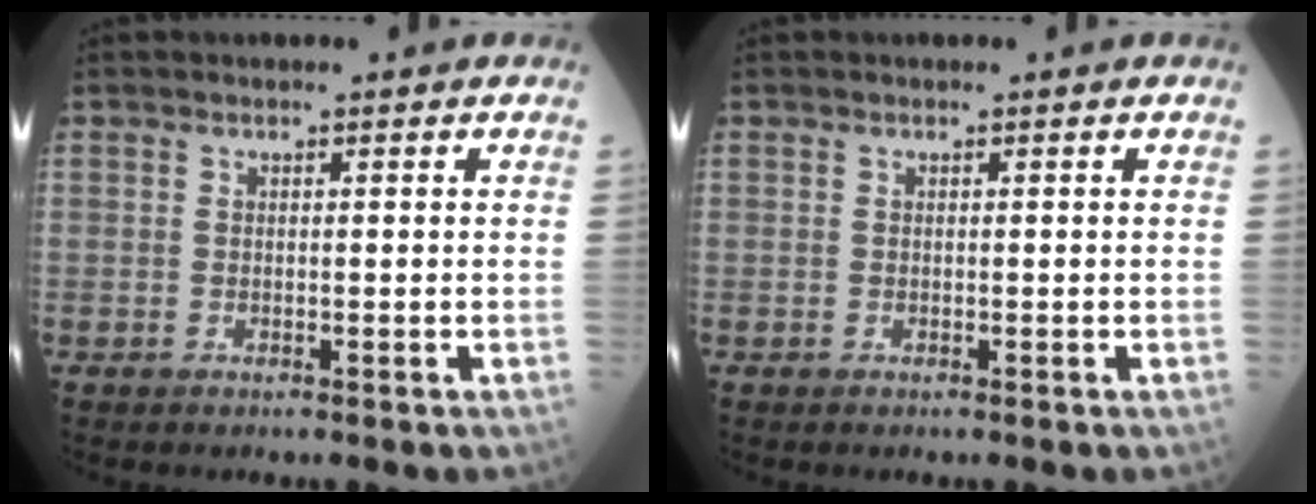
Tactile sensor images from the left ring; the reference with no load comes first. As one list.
[{"total": 0.0}]